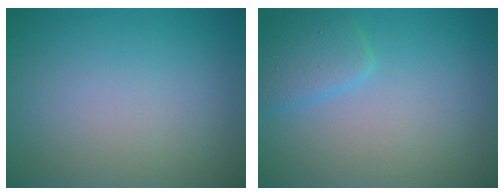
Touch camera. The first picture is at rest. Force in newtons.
{"total": 2.3, "press": 2.3, "slide": 0.1}